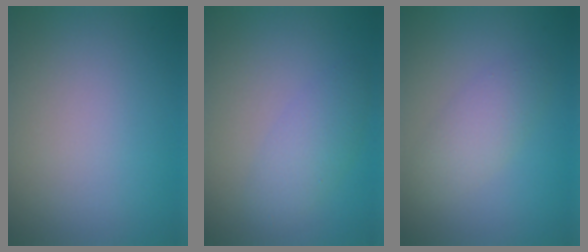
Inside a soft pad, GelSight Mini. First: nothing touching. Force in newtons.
{"total": 2.7, "press": 2.7, "slide": 0.0}
{"total": 2.7, "press": 2.7, "slide": 0.2}